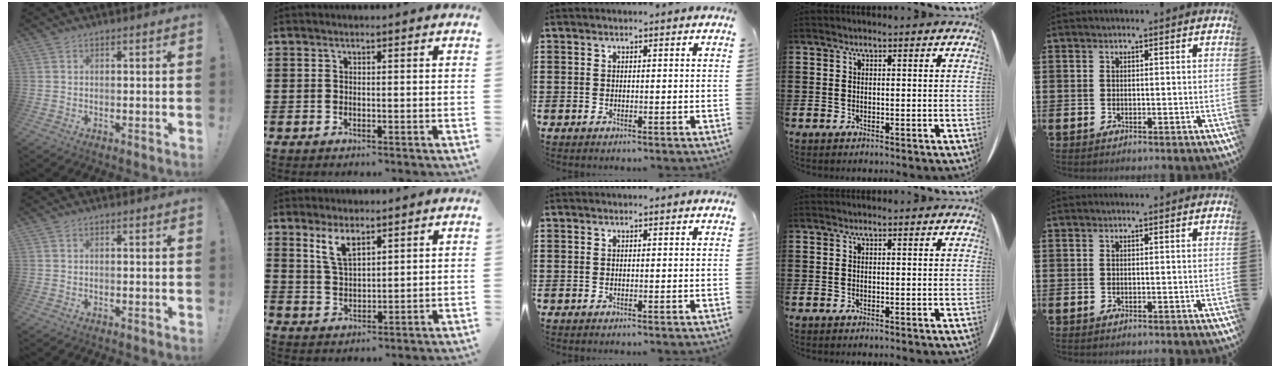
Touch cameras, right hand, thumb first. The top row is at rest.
{"thumb": {"total": 0.7, "force": [-0.5, -0.2, 0.4], "torque": [-0.013, 0.002, -0.009]}, "index": {"total": 4.8, "force": [2.9, 1.9, 3.3], "torque": [-0.074, 0.005, 0.052]}}